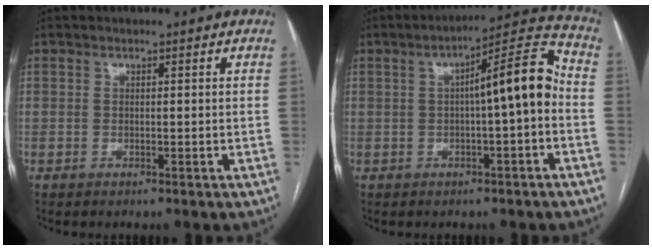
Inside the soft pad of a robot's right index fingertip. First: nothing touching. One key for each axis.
{"total": 10.1, "fx": -0.3, "fy": 1.1, "fz": 10.0, "tx": -0.142, "ty": 0.034, "tz": -0.005}